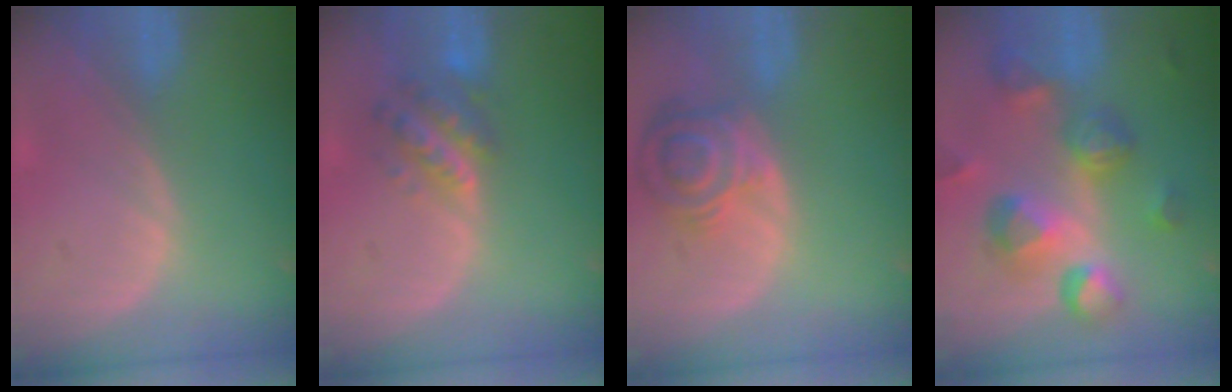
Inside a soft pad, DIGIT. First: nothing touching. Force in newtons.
{"total": 5.8, "press": 5.5, "slide": 1.7}
{"total": 7.8, "press": 7.0, "slide": 3.6}
{"total": 10.7, "press": 9.6, "slide": 4.7}